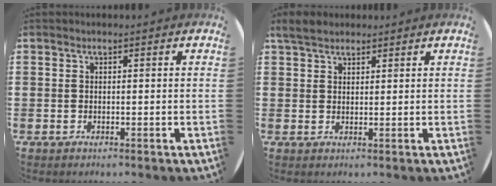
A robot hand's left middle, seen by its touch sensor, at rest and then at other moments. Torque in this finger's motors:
{"motor_torque": [0.65, -0.61, 0.06, 0.03]}